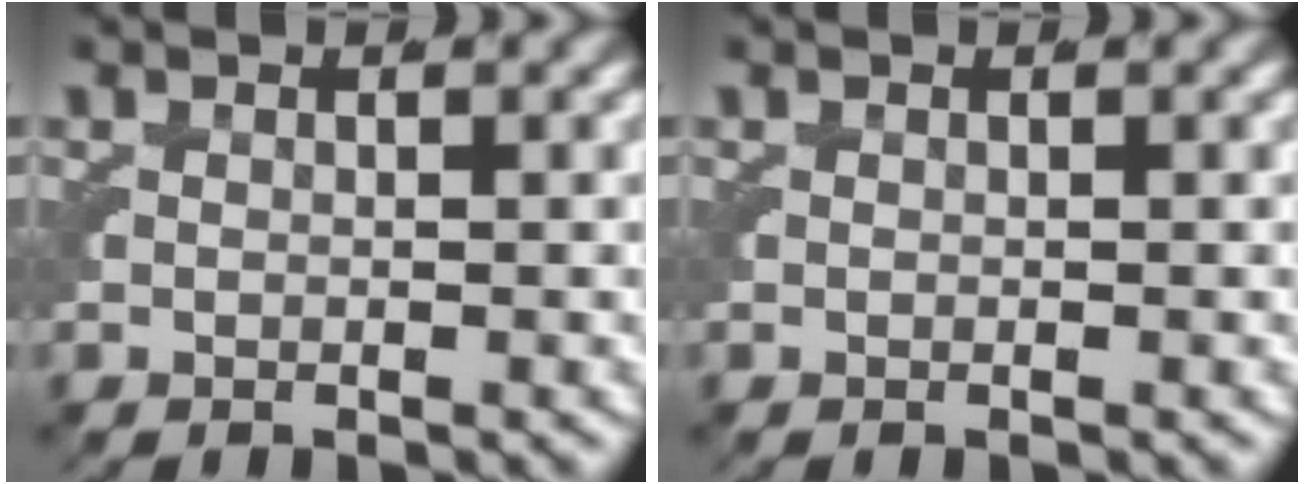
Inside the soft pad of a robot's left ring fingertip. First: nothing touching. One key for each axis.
{"total": 0.0}